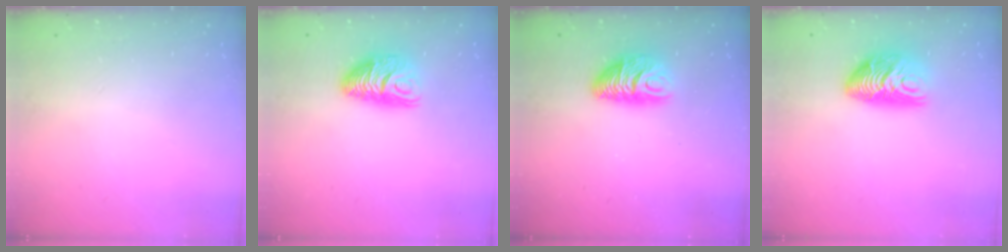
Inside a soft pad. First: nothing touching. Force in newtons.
{"total": 9.2, "press": 9.2, "slide": 0.7}
{"total": 9.0, "press": 9.0, "slide": 0.5}
{"total": 12.0, "press": 12.0, "slide": 0.6}